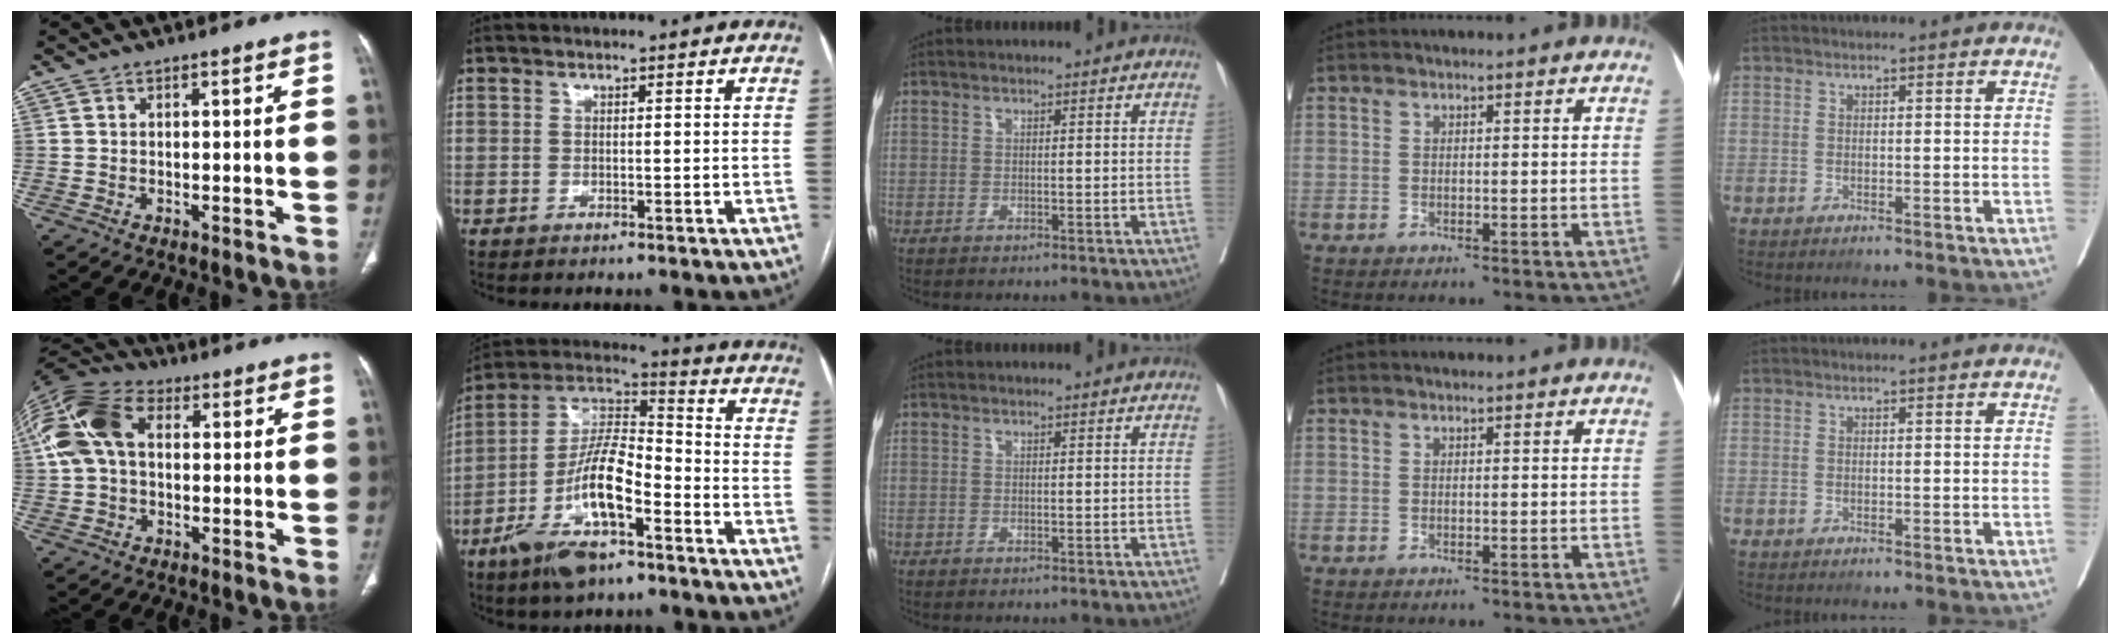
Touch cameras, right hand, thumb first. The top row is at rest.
{"thumb": {"total": 14.8, "force": [2.6, 9.8, 10.8], "torque": [-0.228, 0.040, 0.039]}, "index": {"total": 15.3, "force": [-7.4, 4.2, 12.6], "torque": [-0.257, 0.002, -0.131]}}